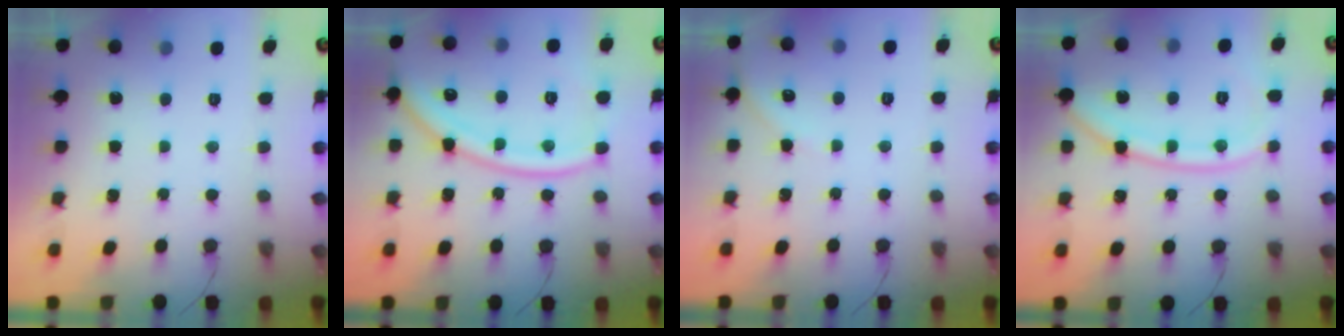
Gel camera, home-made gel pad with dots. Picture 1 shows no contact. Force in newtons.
{"total": 16.3, "press": 16.2, "slide": 2.0}
{"total": 2.3, "press": 2.3, "slide": 0.4}
{"total": 11.9, "press": 11.8, "slide": 1.3}